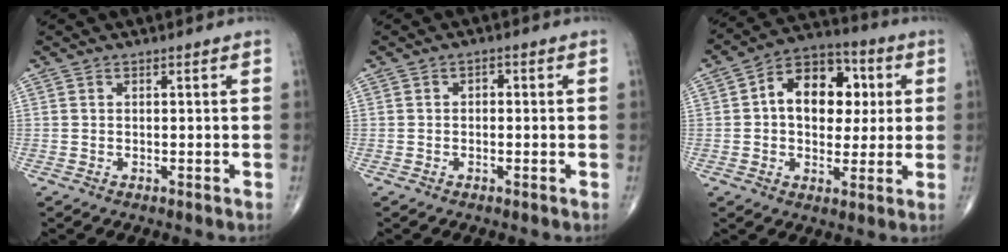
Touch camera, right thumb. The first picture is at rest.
{"total": 1.3, "force": [-0.1, 0.9, 0.8], "torque": [-0.004, 0.004, -0.006]}
{"total": 14.7, "force": [2.4, 10.1, 10.5], "torque": [-0.114, 0.016, 0.028]}